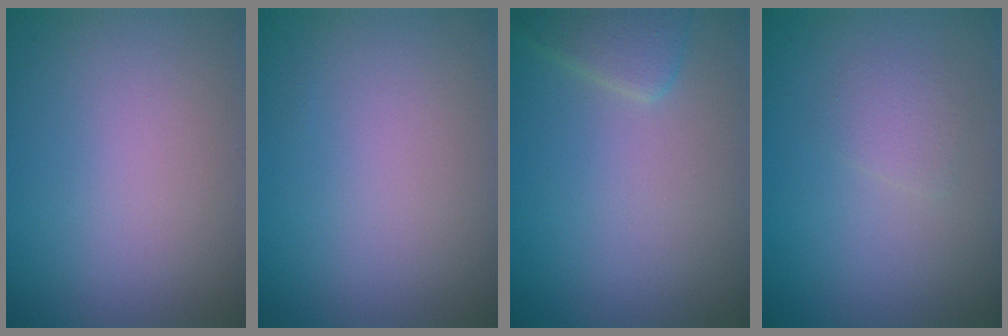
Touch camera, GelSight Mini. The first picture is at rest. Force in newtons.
{"total": 0.0}
{"total": 1.8, "press": 1.8, "slide": 0.1}
{"total": 1.4, "press": 1.4, "slide": 0.1}